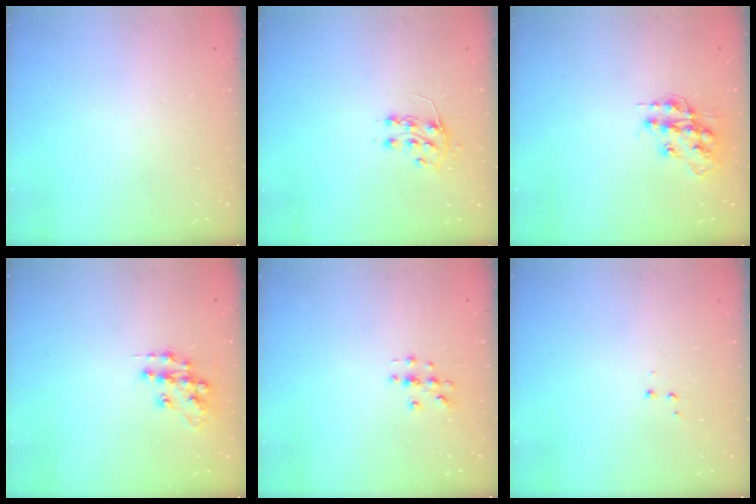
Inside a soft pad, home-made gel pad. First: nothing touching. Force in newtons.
{"total": 7.3, "press": 7.3, "slide": 0.4}
{"total": 13.5, "press": 13.5, "slide": 0.8}
{"total": 11.5, "press": 11.5, "slide": 0.7}
{"total": 2.9, "press": 2.9, "slide": 0.3}
{"total": 3.4, "press": 3.3, "slide": 0.6}